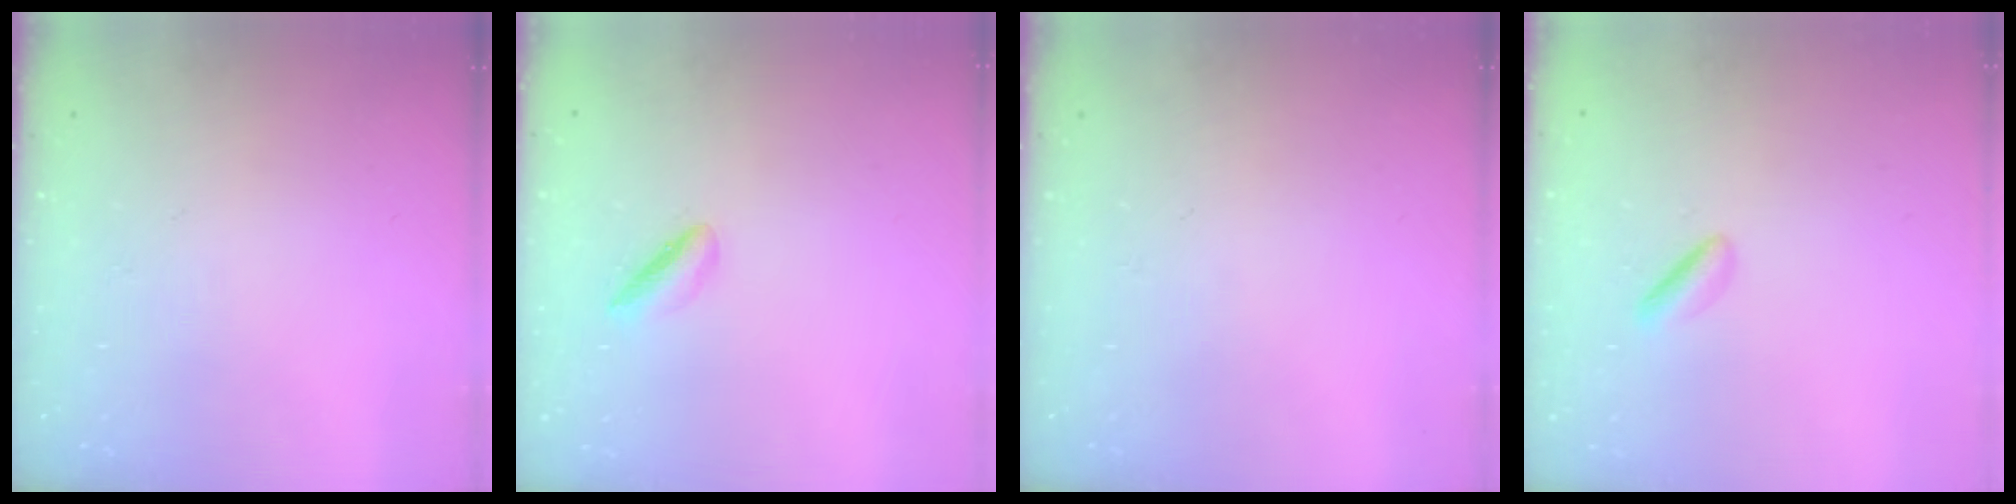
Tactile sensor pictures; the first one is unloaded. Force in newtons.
{"total": 2.0, "press": 2.0, "slide": 0.5}
{"total": 0.0}
{"total": 1.7, "press": 1.5, "slide": 0.9}